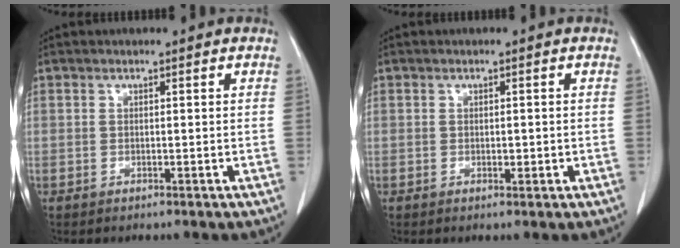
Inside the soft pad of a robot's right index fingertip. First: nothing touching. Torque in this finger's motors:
{"motor_torque": [-0.21, 0.29, -0.11, -0.02]}